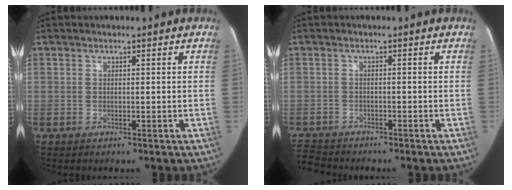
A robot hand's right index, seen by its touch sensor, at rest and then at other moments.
{"total": 4.0, "force": [-3.9, 1.1, -0.3], "torque": [0.003, -0.015, -0.072]}